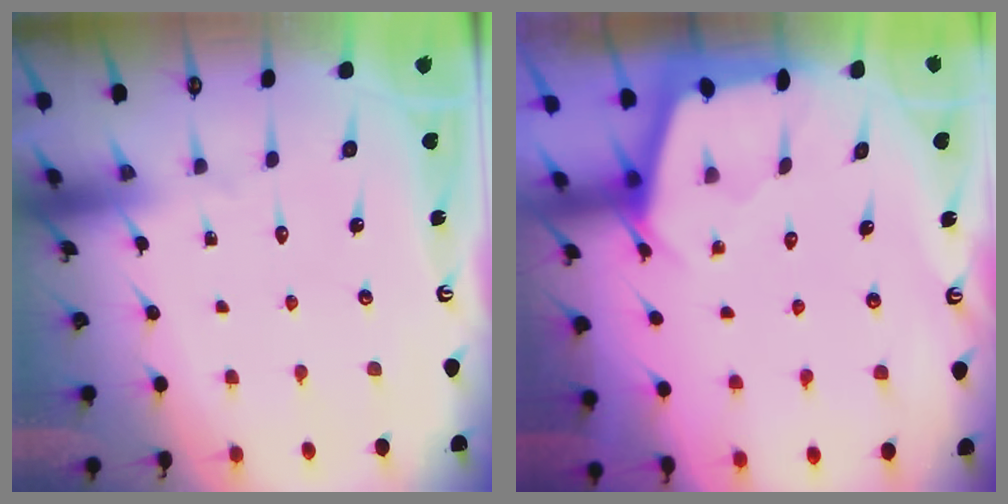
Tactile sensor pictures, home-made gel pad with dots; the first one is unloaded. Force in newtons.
{"total": 2.6, "press": 2.5, "slide": 0.3}